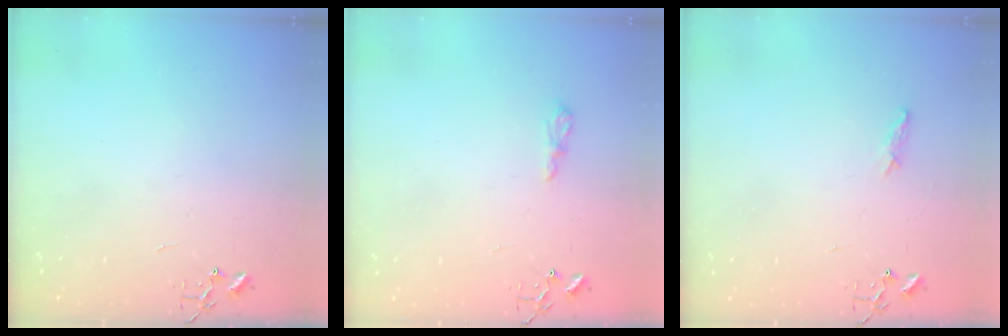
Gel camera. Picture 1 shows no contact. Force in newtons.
{"total": 6.3, "press": 6.2, "slide": 0.8}
{"total": 5.9, "press": 5.8, "slide": 0.7}